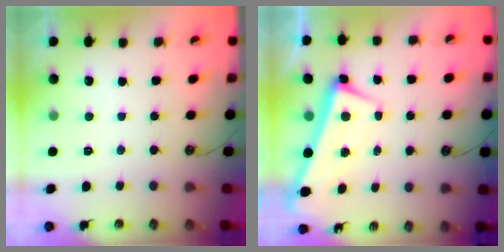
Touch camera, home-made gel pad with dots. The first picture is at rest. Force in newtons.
{"total": 1.6, "press": 0.6, "slide": 1.5}